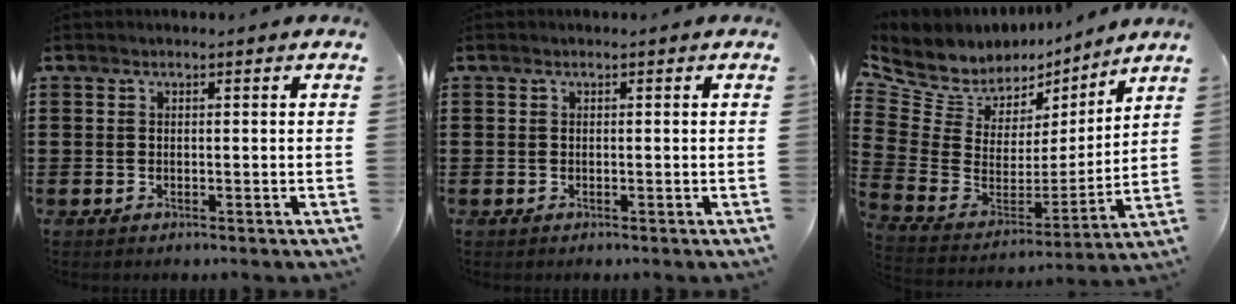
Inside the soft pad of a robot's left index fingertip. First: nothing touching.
{"total": 0.0}
{"total": 7.6, "force": [5.9, 4.6, 1.3], "torque": [-0.080, -0.049, 0.107]}